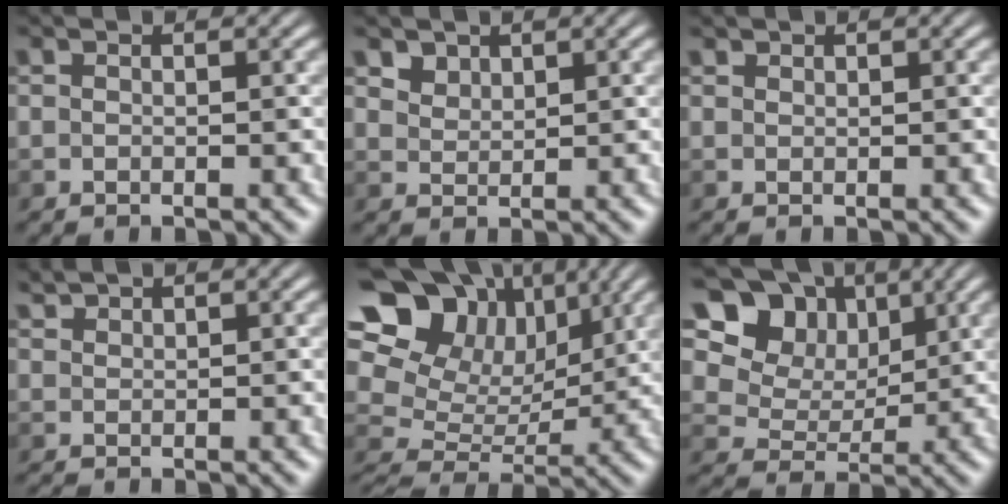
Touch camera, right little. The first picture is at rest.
{"total": 1.6, "force": [1.2, 1.0, 0.0], "torque": [-0.008, -0.010, 0.032]}
{"total": 1.0, "force": [0.9, 0.4, 0.0], "torque": [0.000, 0.001, 0.019]}
{"total": 1.6, "force": [1.6, 0.4, 0.2], "torque": [-0.013, 0.005, 0.034]}
{"total": 14.3, "force": [8.0, 9.6, 7.1], "torque": [-0.155, 0.058, 0.125]}
{"total": 9.9, "force": [5.0, 7.0, 4.9], "torque": [-0.085, 0.019, 0.077]}